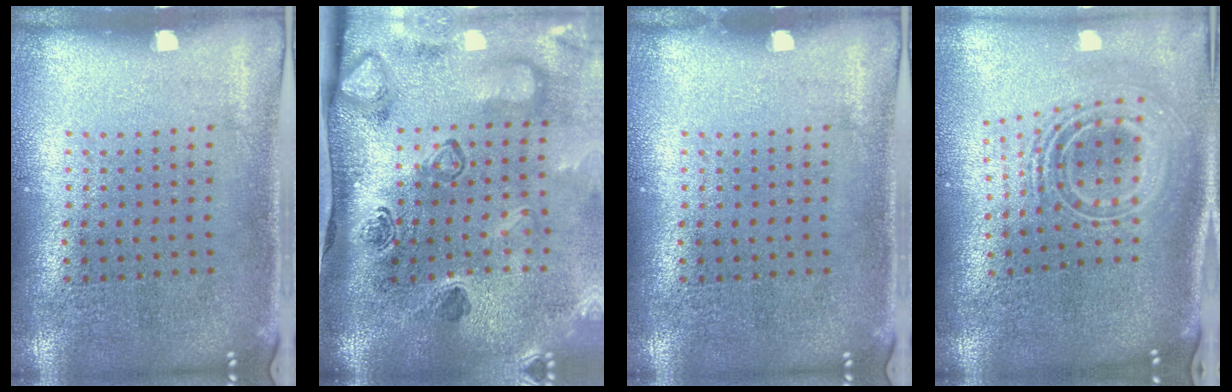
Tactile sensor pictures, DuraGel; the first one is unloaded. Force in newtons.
{"total": 4.8, "press": 3.3, "slide": 3.5}
{"total": 0.0}
{"total": 2.6, "press": 1.8, "slide": 1.9}